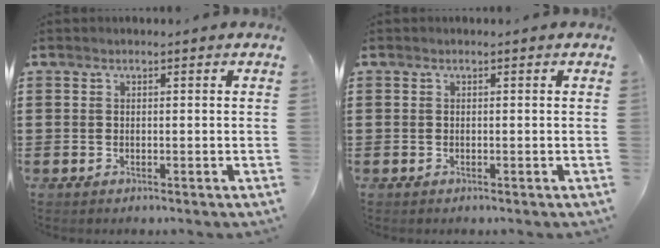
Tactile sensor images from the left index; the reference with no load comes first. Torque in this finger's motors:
{"motor_torque": [0.00, 0.00, 0.00, 0.00]}